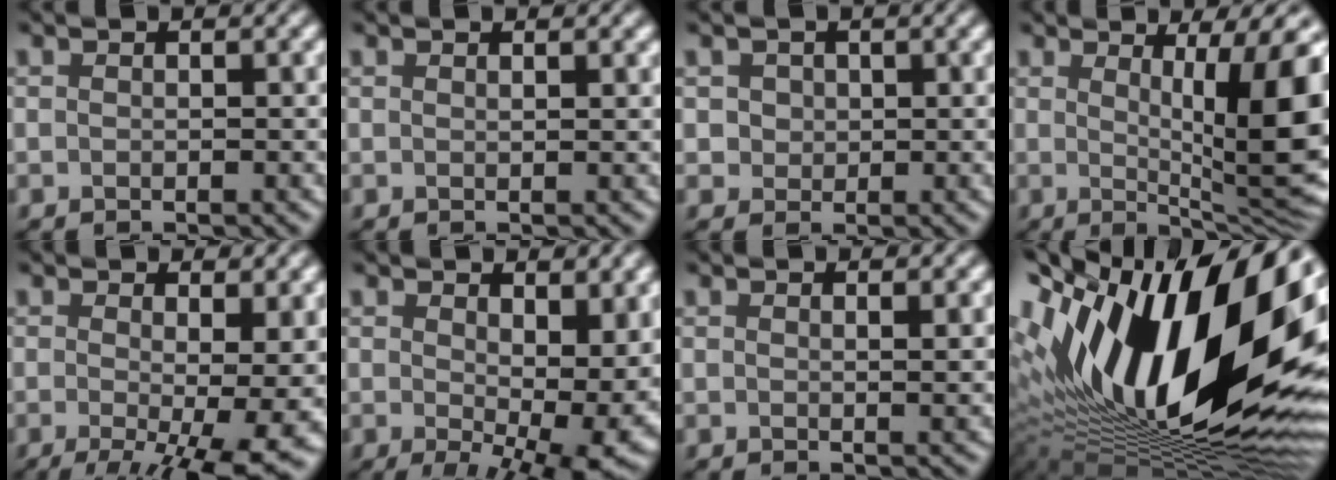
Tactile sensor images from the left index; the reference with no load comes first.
{"total": 0.9, "force": [0.8, 0.1, 0.3], "torque": [0.001, 0.002, 0.007]}
{"total": 2.0, "force": [0.7, 1.7, 0.8], "torque": [-0.026, 0.000, 0.019]}
{"total": 9.8, "force": [1.1, 2.2, 9.5], "torque": [-0.121, -0.008, 0.017]}
{"total": 10.5, "force": [-1.1, 3.3, 9.9], "torque": [-0.123, -0.017, -0.002]}
{"total": 10.8, "force": [1.1, 5.4, 9.3], "torque": [-0.137, -0.025, 0.041]}
{"total": 1.6, "force": [1.0, 0.4, 1.2], "torque": [-0.005, 0.003, 0.009]}
{"total": 21.7, "force": [2.5, 10.0, 19.1], "torque": [-0.323, -0.014, 0.024]}